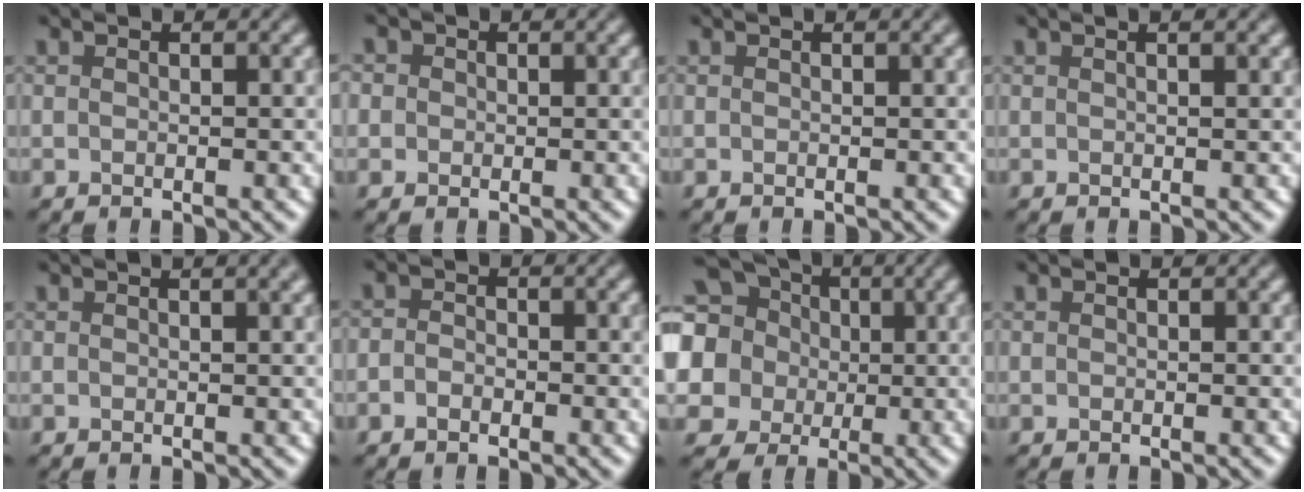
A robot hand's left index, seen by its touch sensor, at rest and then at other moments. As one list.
[{"total": 3.0, "force": [1.3, 2.4, 1.3], "torque": [-0.018, 0.016, 0.003]}, {"total": 0.6, "force": [0.3, 0.1, 0.4], "torque": [-0.003, 0.006, 0.004]}, {"total": 2.8, "force": [1.6, 1.2, 2.0], "torque": [-0.007, 0.007, -0.005]}, {"total": 2.1, "force": [1.2, 0.7, 1.5], "torque": [-0.009, 0.001, 0.009]}, {"total": 1.5, "force": [-0.5, 1.2, 0.8], "torque": [-0.008, 0.001, -0.020]}, {"total": 15.8, "force": [3.5, 14.3, 5.9], "torque": [-0.178, 0.013, 0.030]}, {"total": 0.0}]